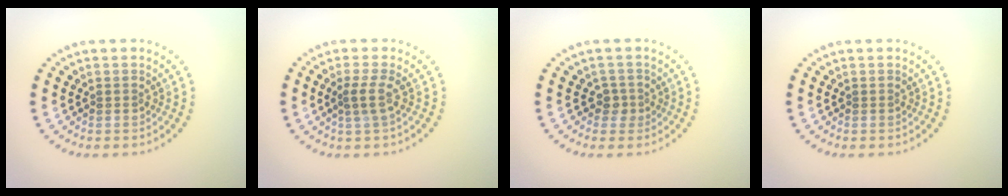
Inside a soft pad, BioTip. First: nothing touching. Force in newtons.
{"total": 1.8, "press": 1.3, "slide": 1.3}
{"total": 1.5, "press": 1.1, "slide": 1.0}
{"total": 0.0}